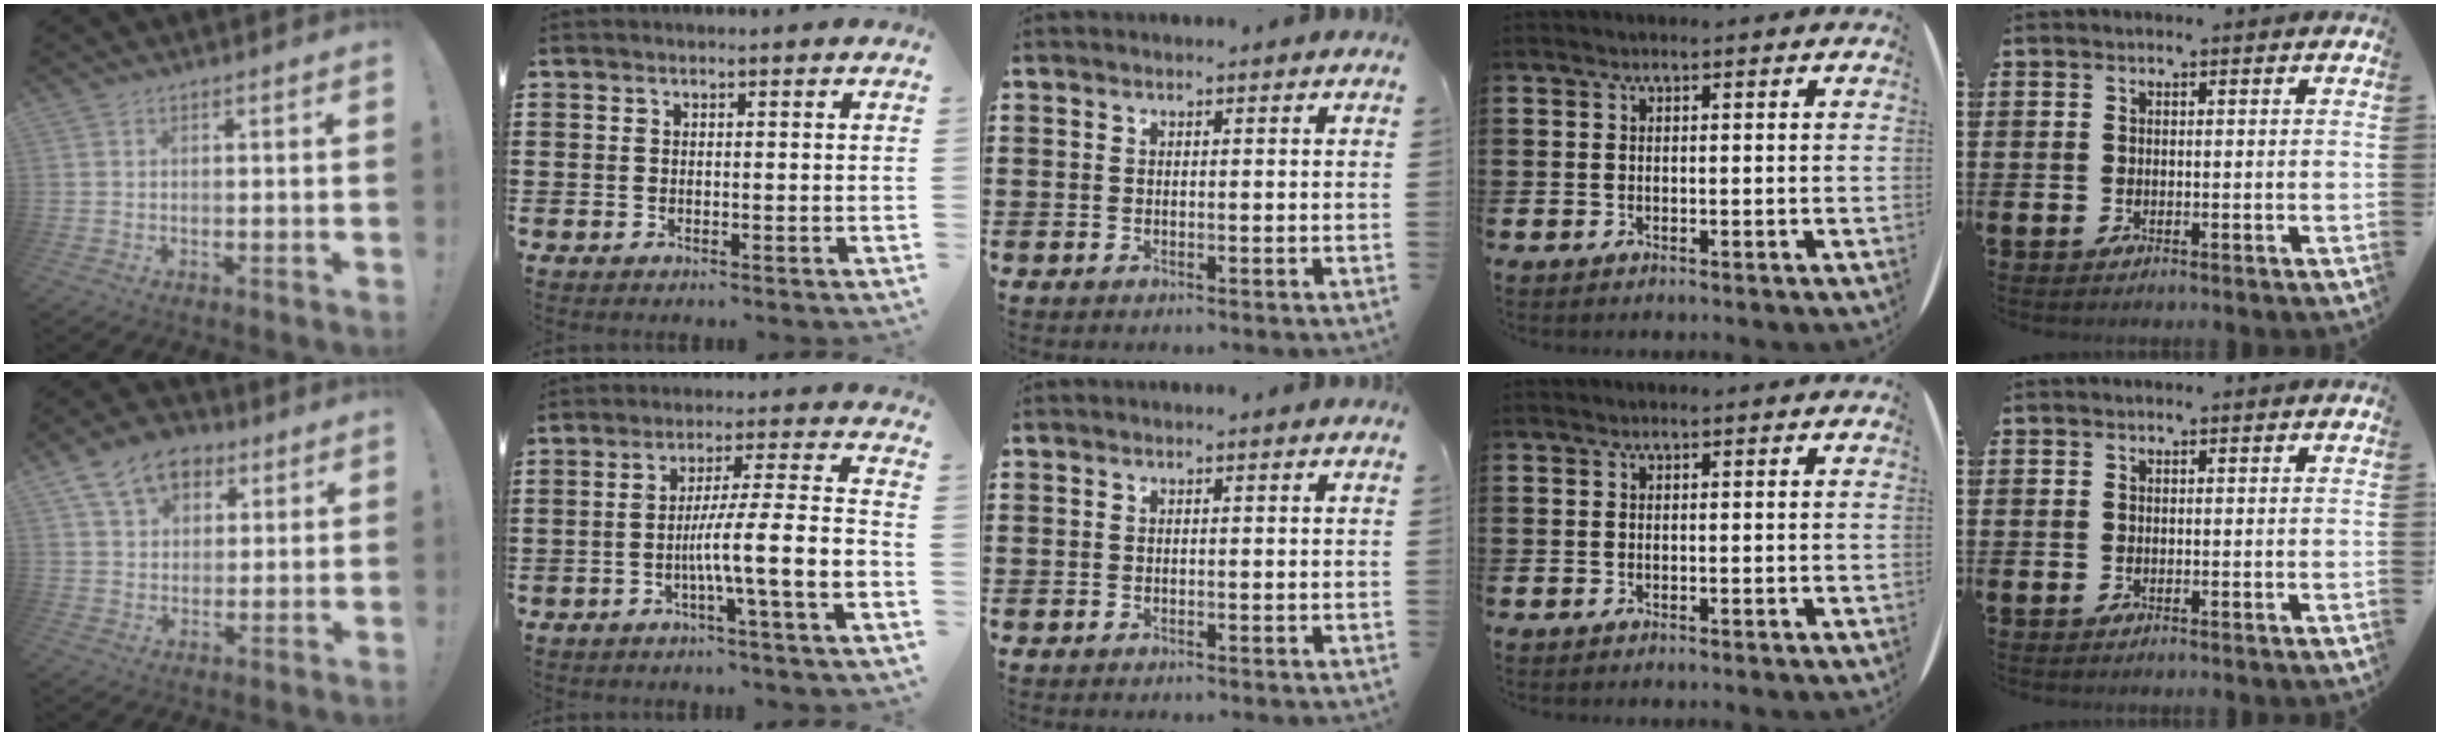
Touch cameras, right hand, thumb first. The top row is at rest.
{"thumb": {"total": 12.4, "force": [6.3, 8.9, 6.0], "torque": [-0.092, -0.022, 0.123]}, "index": {"total": 8.8, "force": [-3.2, 0.2, 8.2], "torque": [-0.143, -0.013, -0.064]}}